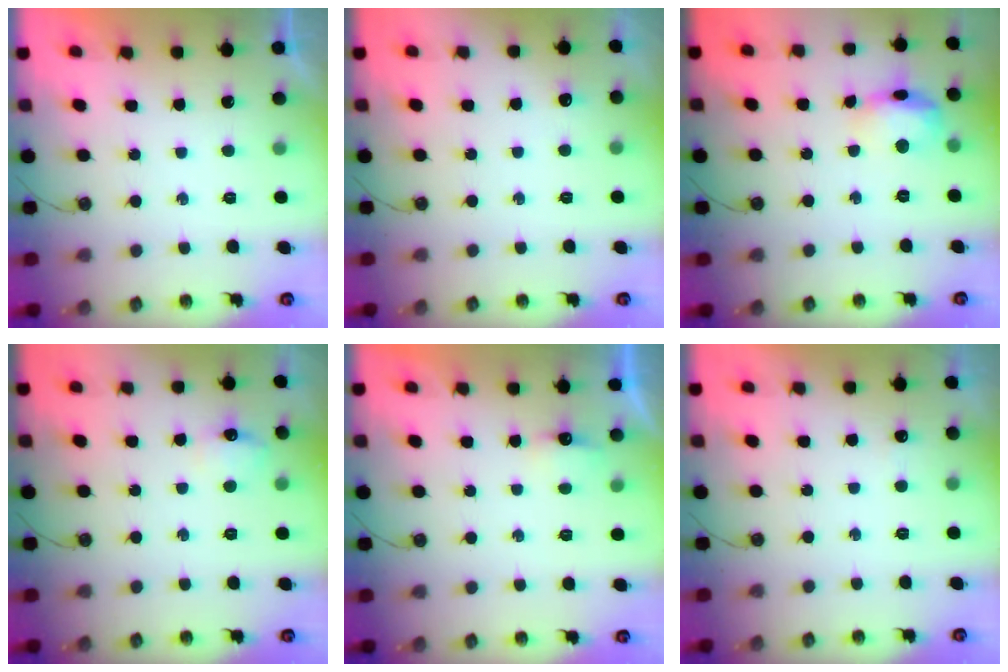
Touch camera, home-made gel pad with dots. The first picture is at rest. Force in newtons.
{"total": 3.7, "press": 3.5, "slide": 1.0}
{"total": 11.8, "press": 10.8, "slide": 4.8}
{"total": 6.8, "press": 6.7, "slide": 0.9}
{"total": 3.9, "press": 3.9, "slide": 0.7}
{"total": 3.2, "press": 3.1, "slide": 0.7}